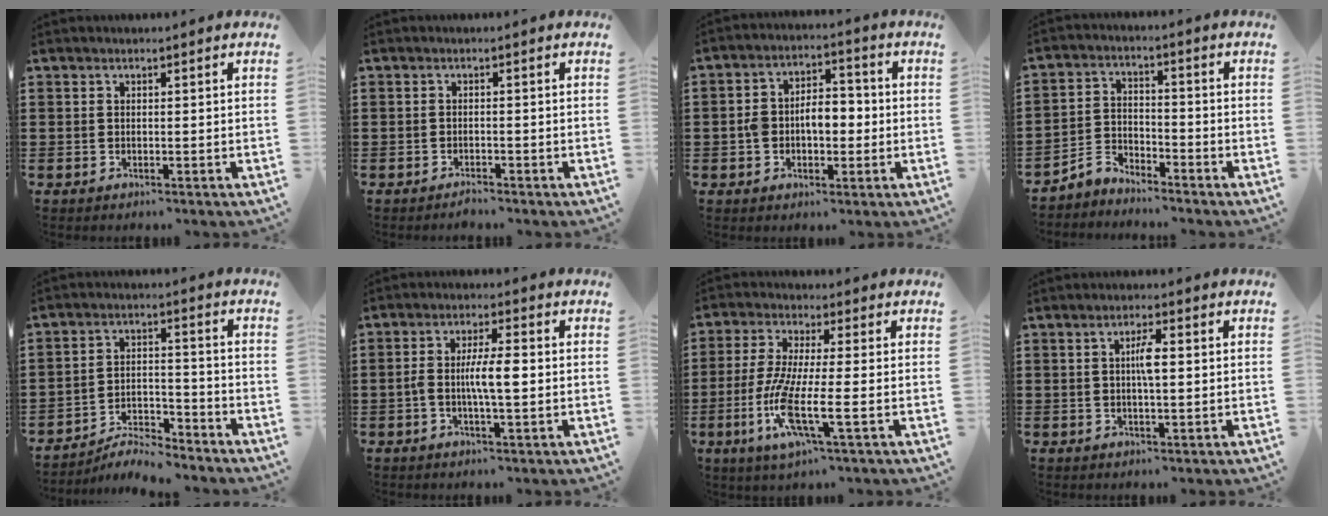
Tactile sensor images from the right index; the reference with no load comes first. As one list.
[{"total": 1.3, "force": [-1.2, 0.1, 0.3], "torque": [-0.009, 0.000, -0.025]}, {"total": 5.5, "force": [-0.9, 3.6, 4.1], "torque": [-0.064, 0.008, -0.023]}, {"total": 4.1, "force": [-4.0, 0.9, 0.3], "torque": [-0.019, 0.006, -0.085]}, {"total": 5.7, "force": [-5.5, 0.8, 1.6], "torque": [-0.034, 0.007, -0.107]}, {"total": 5.9, "force": [-0.8, 1.2, 5.7], "torque": [-0.115, 0.001, -0.021]}, {"total": 9.7, "force": [-3.3, 1.3, 9.1], "torque": [-0.207, -0.023, -0.069]}, {"total": 3.3, "force": [0.2, 0.7, 3.2], "torque": [-0.060, -0.001, 0.001]}]